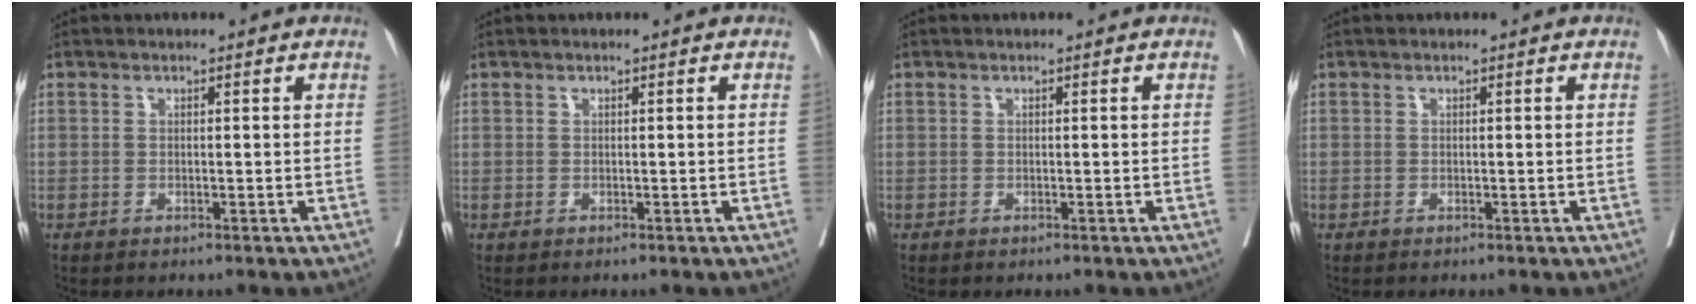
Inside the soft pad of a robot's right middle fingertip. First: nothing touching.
{"total": 0.0}
{"total": 0.0}
{"total": 0.0}